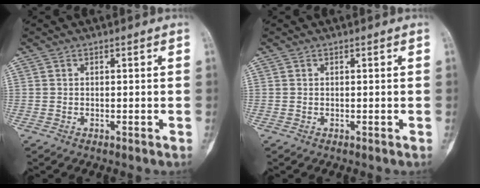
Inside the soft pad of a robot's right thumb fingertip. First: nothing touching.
{"total": 0.0}